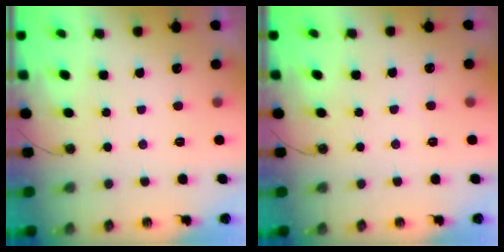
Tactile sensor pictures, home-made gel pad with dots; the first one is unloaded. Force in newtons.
{"total": 2.1, "press": 2.0, "slide": 0.4}